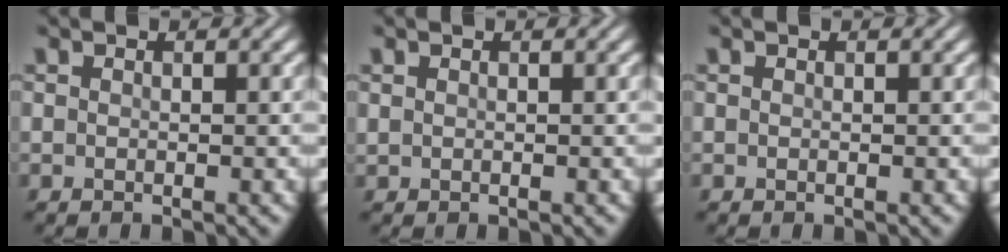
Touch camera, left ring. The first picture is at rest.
{"total": 0.0}
{"total": 0.0}